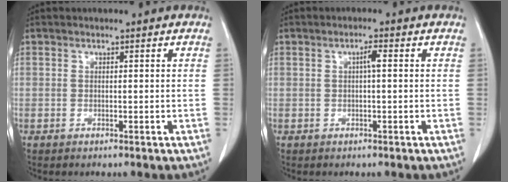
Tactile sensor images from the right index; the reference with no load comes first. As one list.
[{"total": 1.6, "force": [0.2, 0.1, 1.6], "torque": [-0.028, 0.004, 0.003]}]